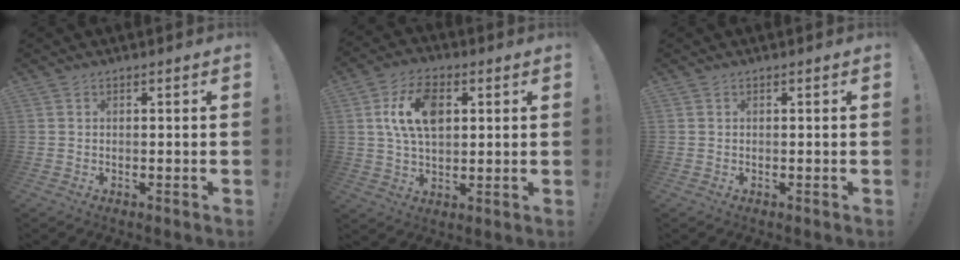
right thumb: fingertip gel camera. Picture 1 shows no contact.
{"total": 12.9, "force": [3.3, 8.0, 9.6], "torque": [-0.173, 0.009, 0.059]}
{"total": 0.0}